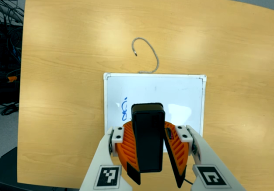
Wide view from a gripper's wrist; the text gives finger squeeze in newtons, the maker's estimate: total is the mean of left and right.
{"total": 11.2, "left": 11.2, "right": 11.2}